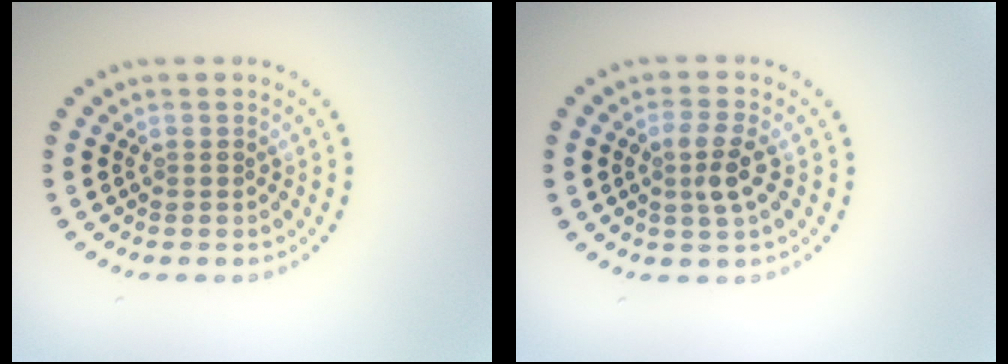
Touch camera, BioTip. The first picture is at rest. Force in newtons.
{"total": 2.5, "press": 2.3, "slide": 1.0}